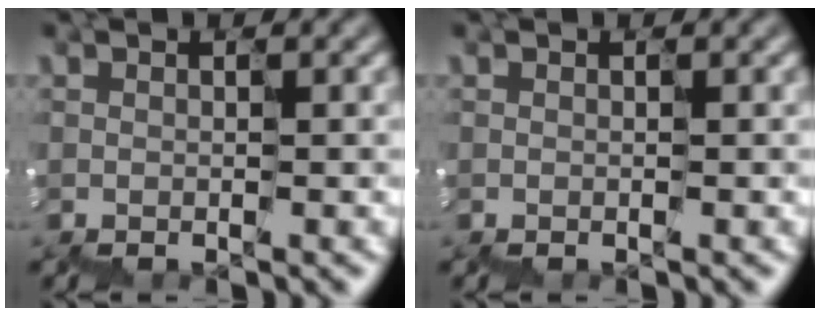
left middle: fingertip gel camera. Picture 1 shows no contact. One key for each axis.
{"total": 0.0}